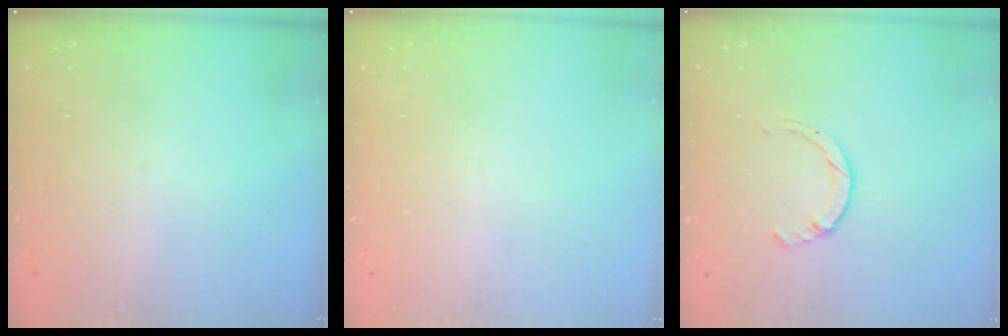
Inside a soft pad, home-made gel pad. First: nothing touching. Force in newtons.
{"total": 0.0}
{"total": 1.7, "press": 1.7, "slide": 0.2}